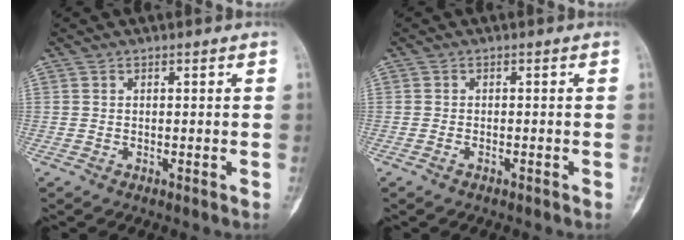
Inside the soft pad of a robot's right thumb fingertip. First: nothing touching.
{"total": 0.8, "force": [-0.5, 0.4, 0.5], "torque": [-0.014, 0.005, -0.009]}